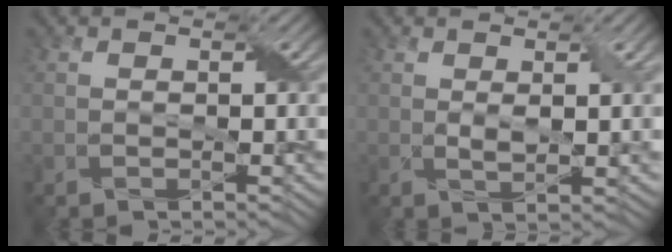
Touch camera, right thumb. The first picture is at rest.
{"total": 3.0, "force": [1.0, 0.6, 2.7], "torque": [-0.053, 0.001, 0.020]}